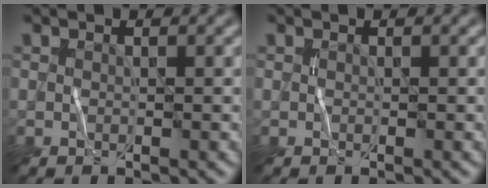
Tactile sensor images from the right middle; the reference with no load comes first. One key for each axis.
{"total": 0.0}